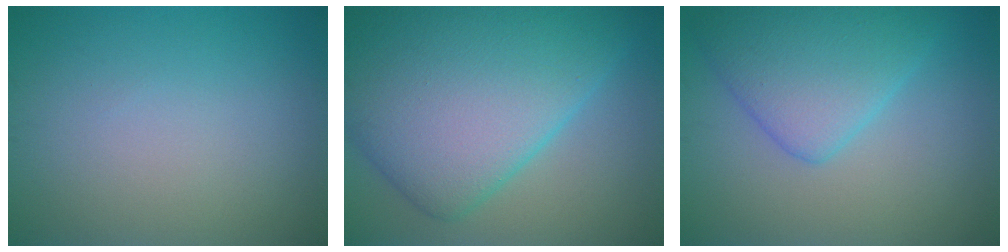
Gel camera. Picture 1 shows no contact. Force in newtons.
{"total": 13.3, "press": 13.3, "slide": 0.3}
{"total": 5.7, "press": 5.6, "slide": 0.3}